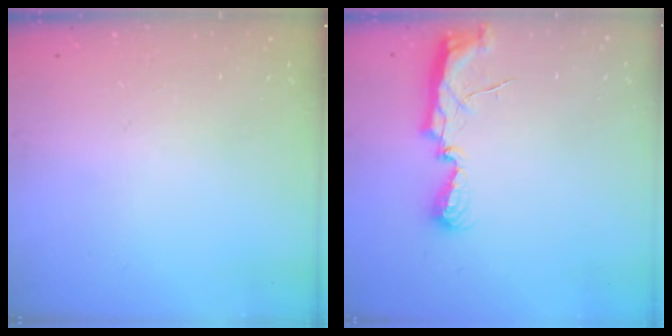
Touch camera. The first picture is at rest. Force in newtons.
{"total": 7.3, "press": 7.3, "slide": 0.5}